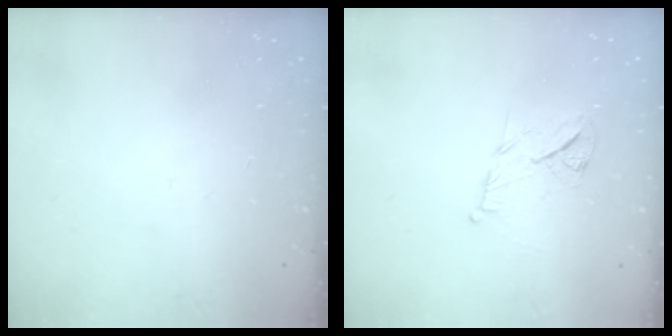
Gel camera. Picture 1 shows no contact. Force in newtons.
{"total": 8.6, "press": 8.6, "slide": 0.7}